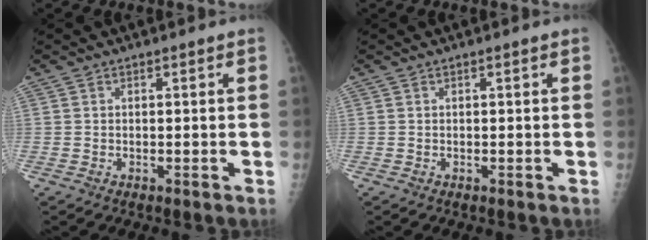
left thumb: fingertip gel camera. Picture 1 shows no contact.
{"total": 0.0}